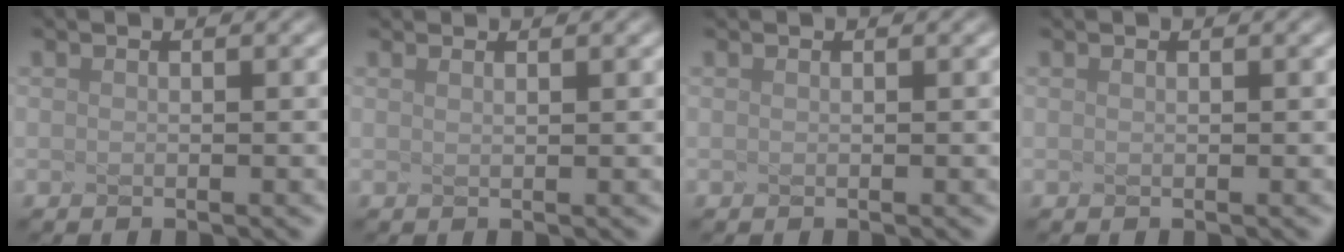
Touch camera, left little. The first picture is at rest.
{"total": 0.9, "force": [0.8, 0.2, 0.4], "torque": [-0.002, 0.011, 0.007]}
{"total": 0.0}
{"total": 0.0}